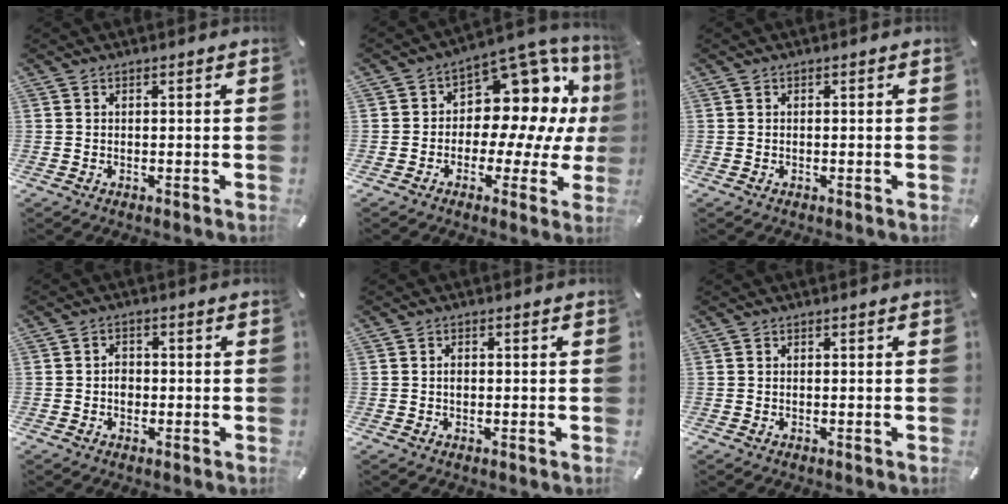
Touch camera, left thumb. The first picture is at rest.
{"total": 12.0, "force": [4.2, 8.4, 7.5], "torque": [-0.106, -0.051, 0.077]}
{"total": 0.0}
{"total": 2.6, "force": [-0.4, 2.1, 1.4], "torque": [-0.028, 0.006, -0.010]}
{"total": 1.2, "force": [-0.1, 0.8, 0.9], "torque": [-0.018, 0.002, -0.003]}
{"total": 0.0}